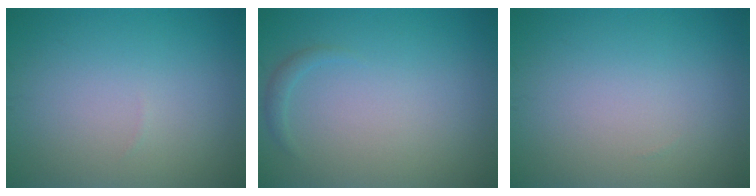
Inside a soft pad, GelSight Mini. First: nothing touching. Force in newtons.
{"total": 0.8, "press": 0.8, "slide": 0.0}
{"total": 0.0}